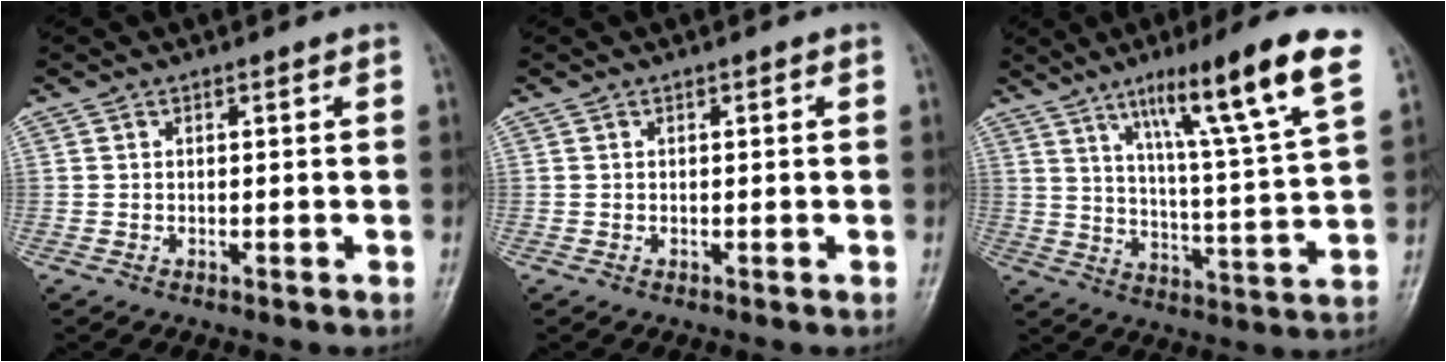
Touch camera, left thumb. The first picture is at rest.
{"total": 0.0}
{"total": 18.6, "force": [10.5, 1.3, 15.3], "torque": [-0.225, -0.043, 0.162]}